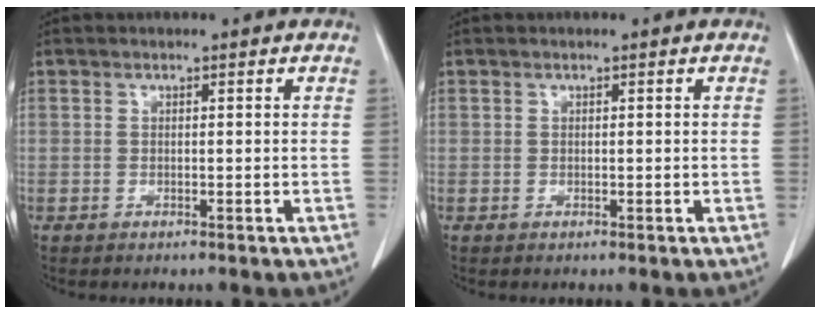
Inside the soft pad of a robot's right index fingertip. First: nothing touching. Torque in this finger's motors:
{"motor_torque": [0.31, -0.14, 0.00, 0.02]}